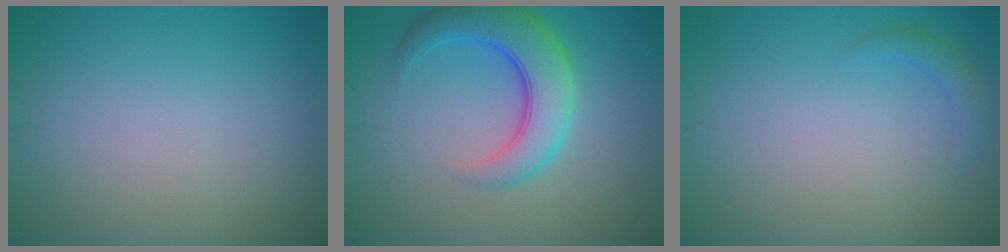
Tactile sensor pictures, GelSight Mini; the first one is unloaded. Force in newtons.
{"total": 5.9, "press": 5.9, "slide": 0.2}
{"total": 1.2, "press": 1.2, "slide": 0.1}